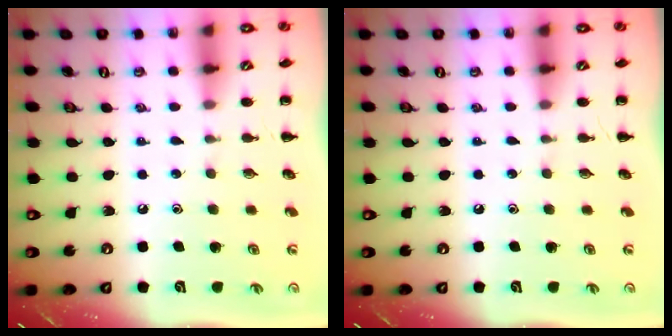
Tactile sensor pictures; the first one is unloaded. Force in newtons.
{"total": 0.0}